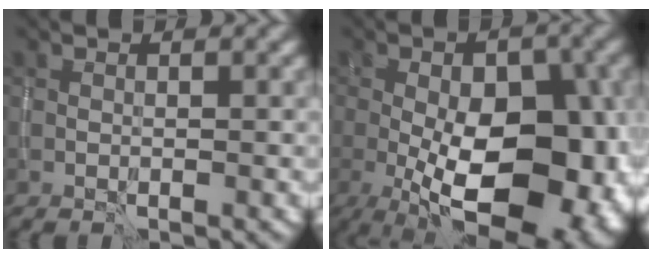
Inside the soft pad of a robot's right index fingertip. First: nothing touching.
{"total": 16.8, "force": [-3.8, 8.9, 13.7], "torque": [-0.181, -0.024, -0.042]}